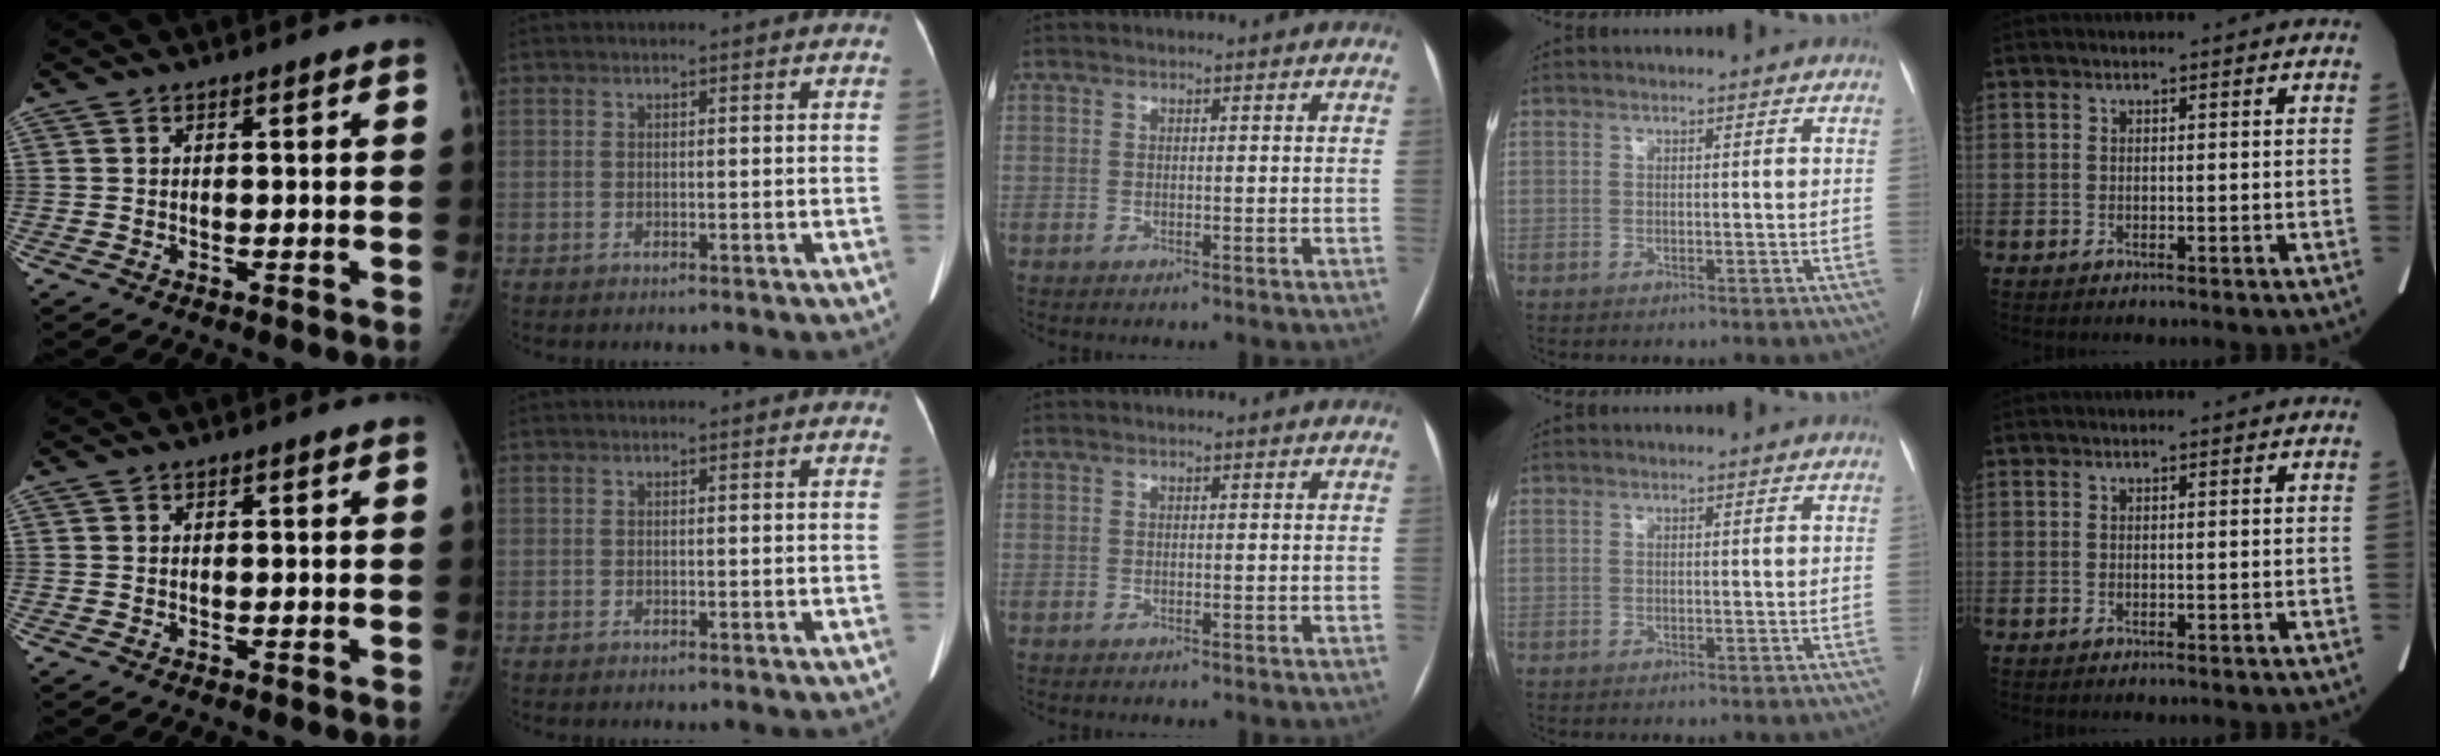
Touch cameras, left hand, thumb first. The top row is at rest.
{}